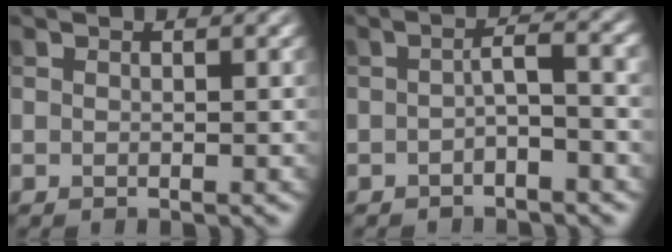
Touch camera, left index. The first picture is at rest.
{"total": 2.8, "force": [-0.5, 0.6, 2.7], "torque": [-0.043, 0.009, -0.013]}